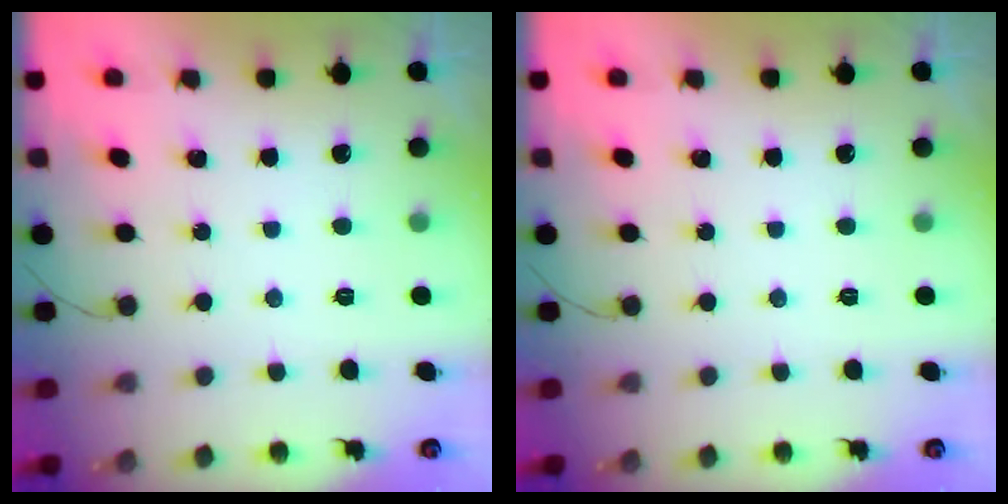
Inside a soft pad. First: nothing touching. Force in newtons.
{"total": 0.0}